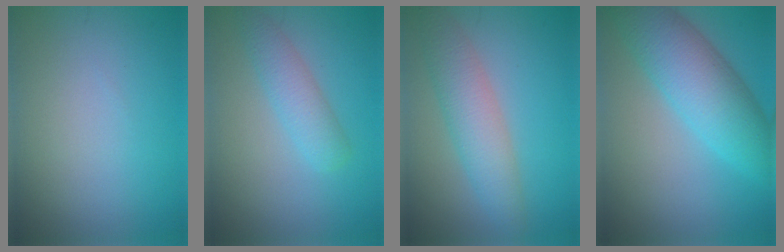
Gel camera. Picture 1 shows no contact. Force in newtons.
{"total": 2.9, "press": 2.9, "slide": 0.1}
{"total": 4.3, "press": 4.3, "slide": 0.2}
{"total": 7.5, "press": 7.5, "slide": 0.1}